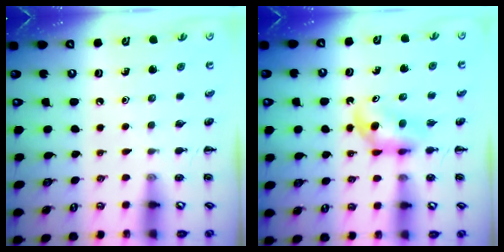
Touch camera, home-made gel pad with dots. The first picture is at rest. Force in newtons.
{"total": 4.0, "press": 3.9, "slide": 0.8}